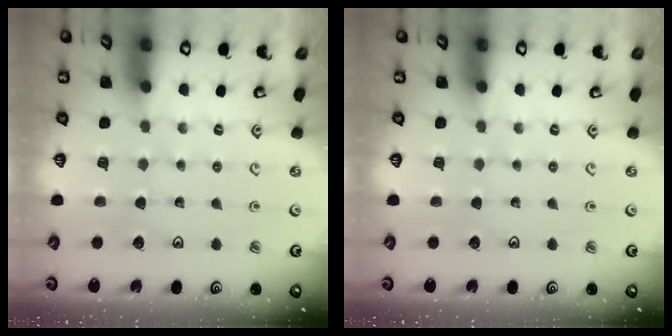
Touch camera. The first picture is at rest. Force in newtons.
{"total": 0.0}